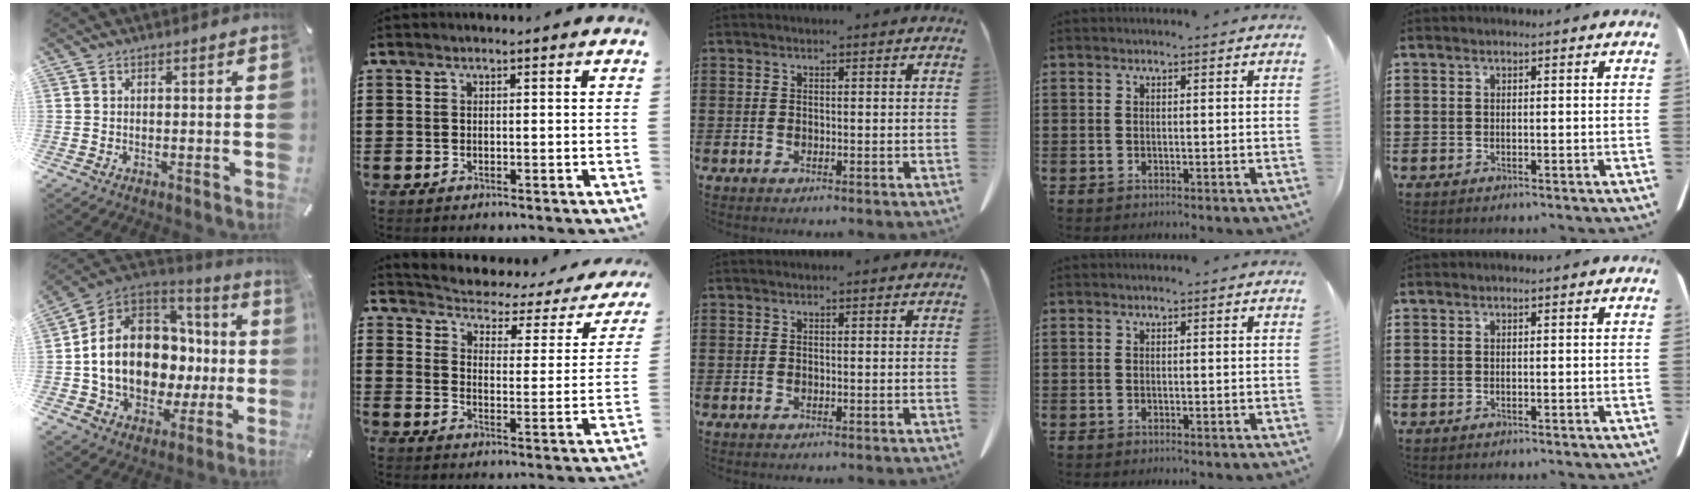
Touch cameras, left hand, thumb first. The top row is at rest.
{"thumb": {"total": 17.9, "force": [-0.8, 14.2, 10.9], "torque": [-0.228, -0.010, -0.003]}, "index": {"total": 2.1, "force": [2.0, 0.6, 0.5], "torque": [-0.031, -0.029, 0.022]}}